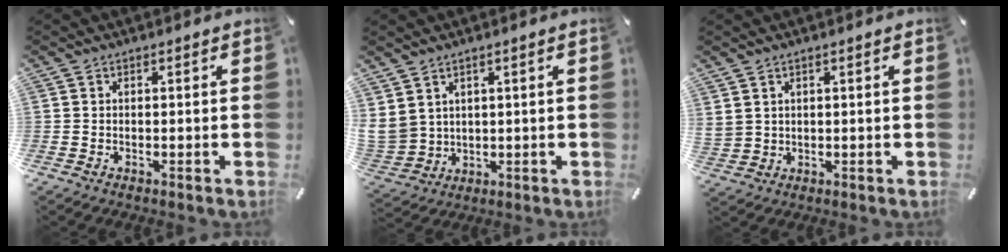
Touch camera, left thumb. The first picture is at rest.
{"total": 5.8, "force": [3.0, 4.8, 1.2], "torque": [-0.060, -0.018, 0.056]}
{"total": 2.3, "force": [1.7, 1.5, 0.5], "torque": [-0.014, -0.004, 0.031]}